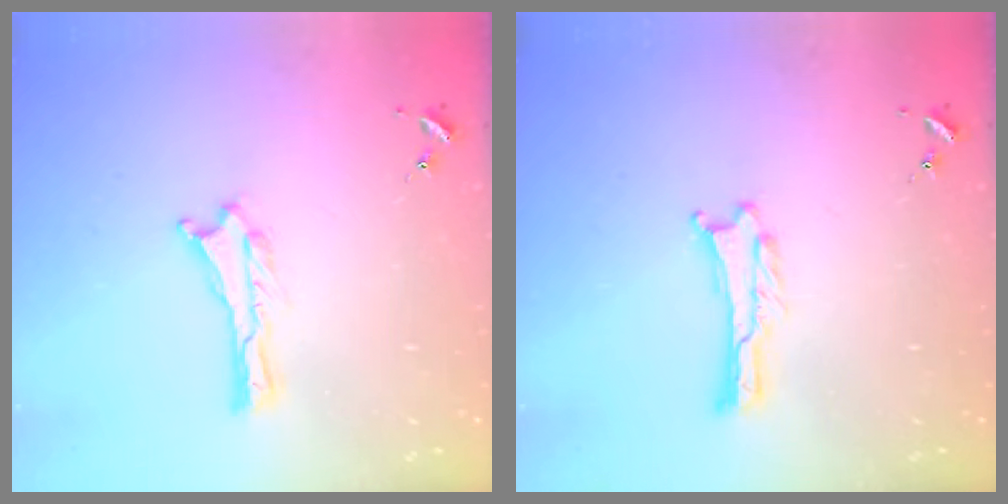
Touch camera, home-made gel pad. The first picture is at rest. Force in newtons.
{"total": 0.0}